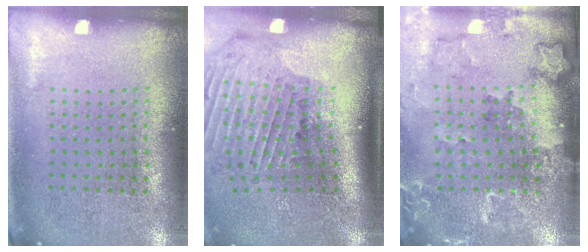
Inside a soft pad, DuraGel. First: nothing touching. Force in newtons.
{"total": 2.4, "press": 1.9, "slide": 1.4}
{"total": 1.8, "press": 1.7, "slide": 0.2}